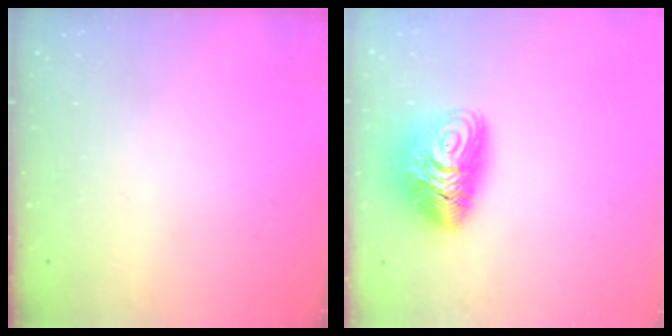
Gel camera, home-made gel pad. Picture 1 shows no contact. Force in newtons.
{"total": 11.5, "press": 11.4, "slide": 1.1}